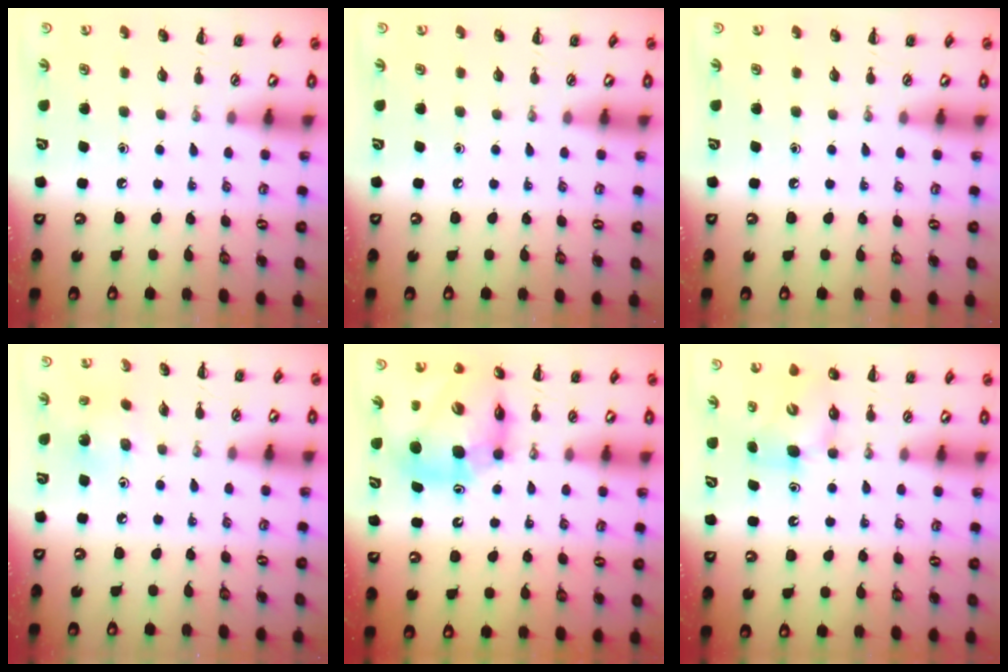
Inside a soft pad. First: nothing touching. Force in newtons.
{"total": 0.0}
{"total": 0.0}
{"total": 2.7, "press": 2.7, "slide": 0.6}
{"total": 13.6, "press": 13.0, "slide": 4.1}
{"total": 6.2, "press": 6.1, "slide": 0.7}